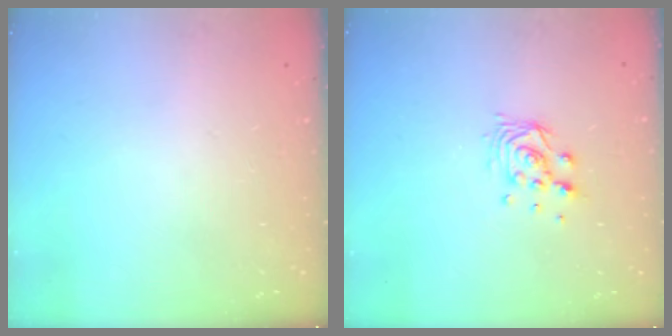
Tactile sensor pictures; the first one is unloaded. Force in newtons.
{"total": 8.2, "press": 8.2, "slide": 0.4}